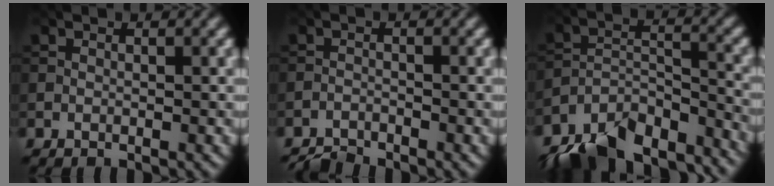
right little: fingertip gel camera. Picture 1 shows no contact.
{"total": 1.9, "force": [-1.9, 0.2, 0.2], "torque": [-0.002, -0.002, -0.042]}
{"total": 11.8, "force": [-10.0, 4.5, 4.5], "torque": [-0.081, -0.009, -0.154]}